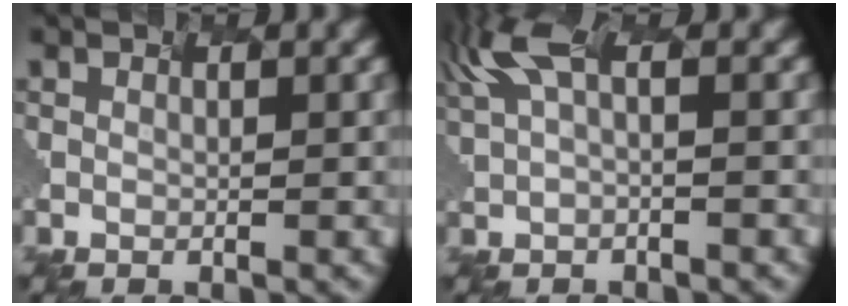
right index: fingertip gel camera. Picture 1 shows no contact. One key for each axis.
{"total": 3.7, "fx": 0.9, "fy": 0.6, "fz": 3.6, "tx": -0.087, "ty": 0.018, "tz": 0.050}